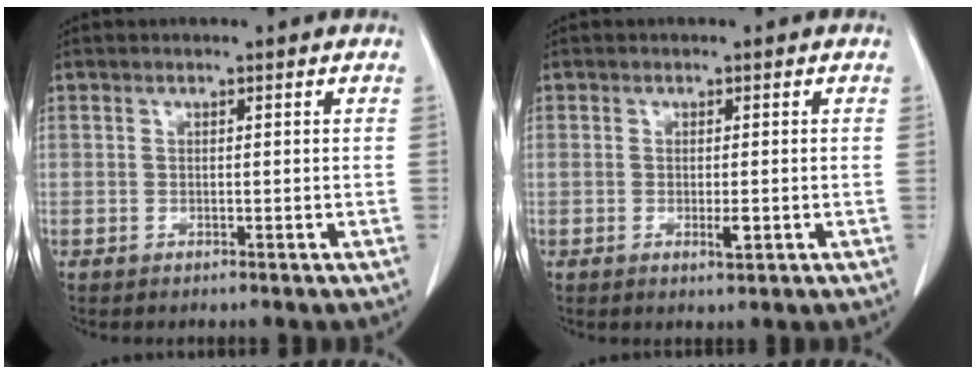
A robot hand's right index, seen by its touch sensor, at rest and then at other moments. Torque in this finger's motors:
{"motor_torque": [1.04, 0.00, 0.47, 0.09]}